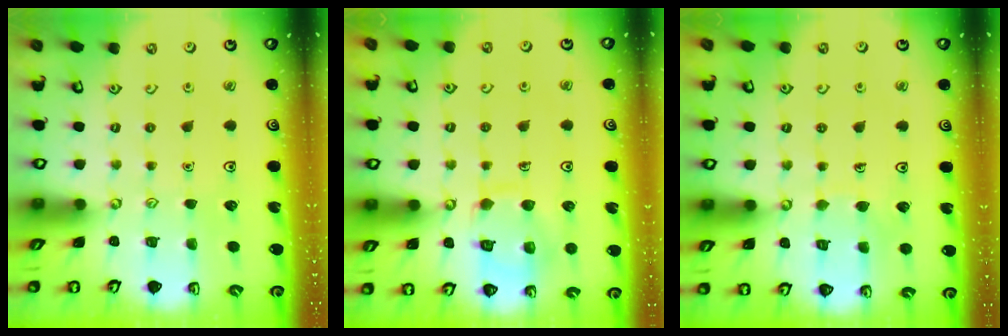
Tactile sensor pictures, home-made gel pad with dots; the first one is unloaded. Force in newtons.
{"total": 11.9, "press": 11.9, "slide": 1.1}
{"total": 4.7, "press": 4.7, "slide": 0.3}